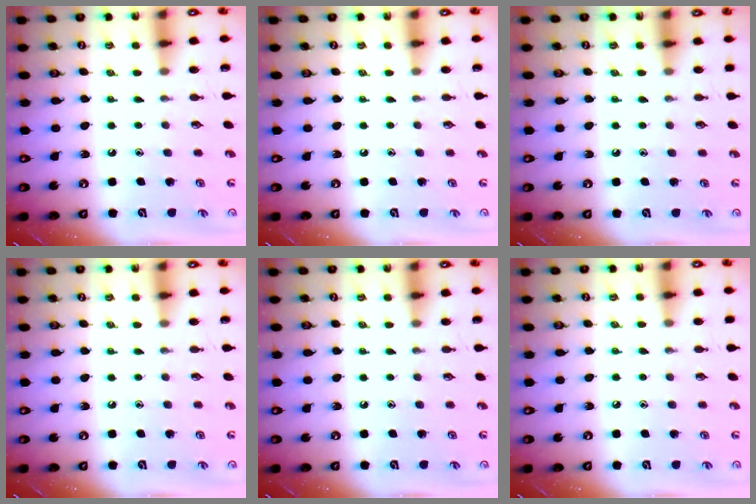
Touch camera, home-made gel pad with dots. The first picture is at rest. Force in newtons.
{"total": 0.0}
{"total": 3.4, "press": 3.4, "slide": 0.6}
{"total": 0.0}
{"total": 0.0}
{"total": 2.9, "press": 2.9, "slide": 0.5}